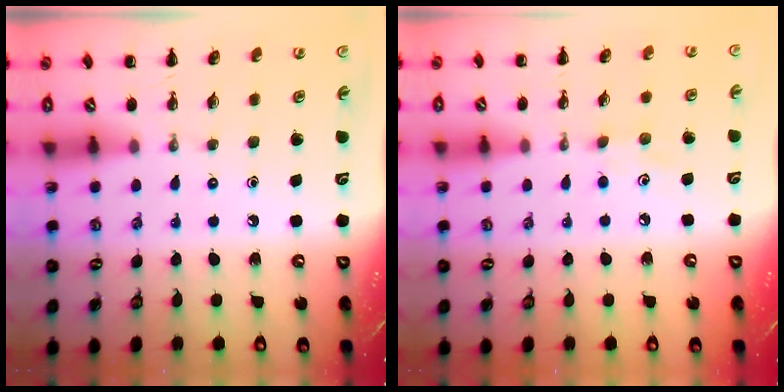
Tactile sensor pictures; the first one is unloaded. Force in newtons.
{"total": 4.9, "press": 4.7, "slide": 1.3}